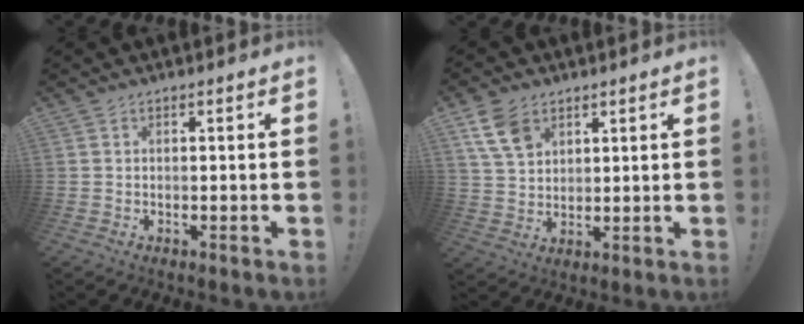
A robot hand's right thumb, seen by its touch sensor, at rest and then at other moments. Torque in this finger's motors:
{"motor_torque": [0.58, 1.09, 0.42, -0.02, 0.02]}